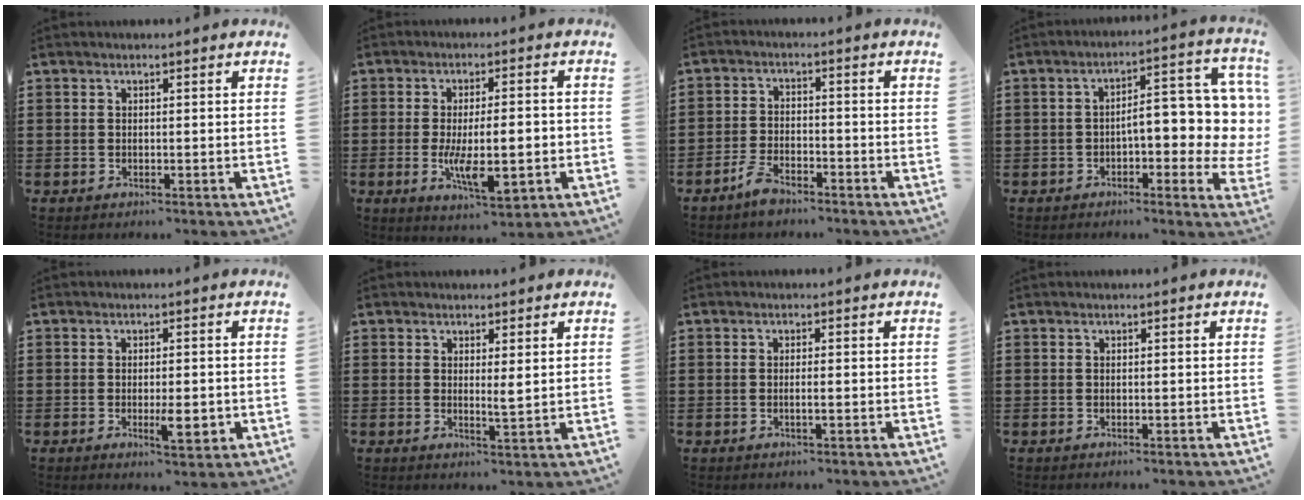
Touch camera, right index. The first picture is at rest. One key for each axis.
{"total": 9.2, "fx": -1.4, "fy": 2.7, "fz": 8.7, "tx": -0.150, "ty": -0.007, "tz": -0.022}
{"total": 3.9, "fx": -3.1, "fy": 1.3, "fz": 1.8, "tx": -0.045, "ty": 0.005, "tz": -0.063}
{"total": 8.2, "fx": 0.5, "fy": 3.7, "fz": 7.3, "tx": -0.098, "ty": -0.021, "tz": -0.002}
{"total": 4.7, "fx": -1.2, "fy": 1.4, "fz": 4.3, "tx": -0.070, "ty": -0.005, "tz": -0.023}
{"total": 2.1, "fx": 1.0, "fy": 0.1, "fz": 1.9, "tx": -0.032, "ty": -0.004, "tz": 0.015}
{"total": 1.2, "fx": -0.3, "fy": -0.1, "fz": 1.2, "tx": -0.020, "ty": -0.004, "tz": -0.005}
{"total": 0.0}